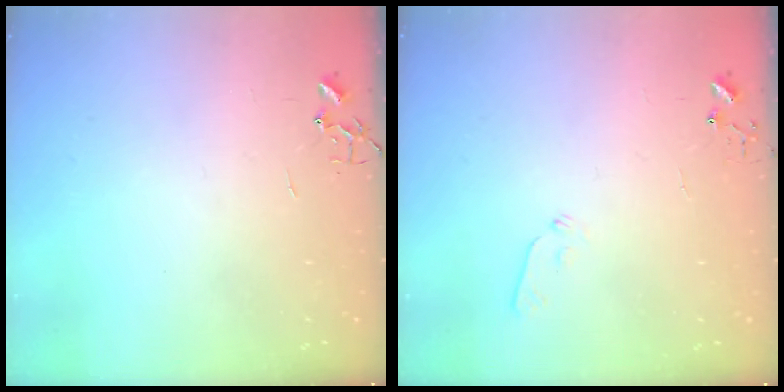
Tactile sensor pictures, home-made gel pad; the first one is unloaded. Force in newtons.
{"total": 4.8, "press": 4.7, "slide": 1.0}